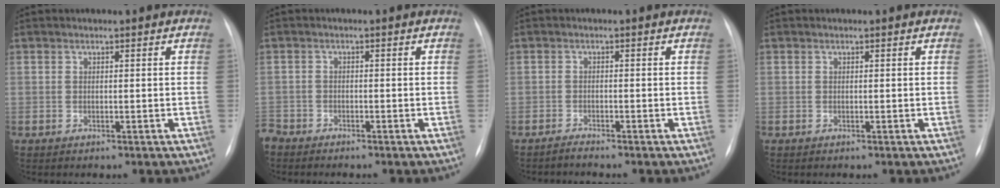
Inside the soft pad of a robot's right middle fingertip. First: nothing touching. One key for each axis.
{"total": 3.1, "fx": -2.9, "fy": 1.0, "fz": 0.3, "tx": -0.005, "ty": -0.006, "tz": -0.056}
{"total": 1.2, "fx": -1.1, "fy": -0.2, "fz": 0.0, "tx": -0.003, "ty": -0.005, "tz": -0.020}
{"total": 0.0}